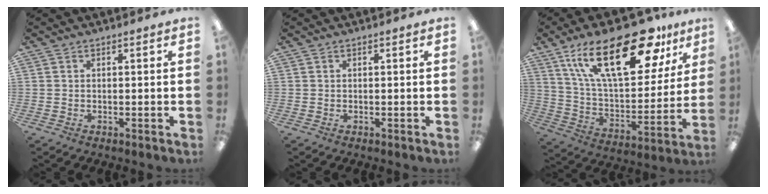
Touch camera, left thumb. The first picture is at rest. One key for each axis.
{"total": 0.0}
{"total": 28.8, "fx": 16.5, "fy": 12.0, "fz": 20.4, "tx": -0.353, "ty": -0.084, "tz": 0.278}